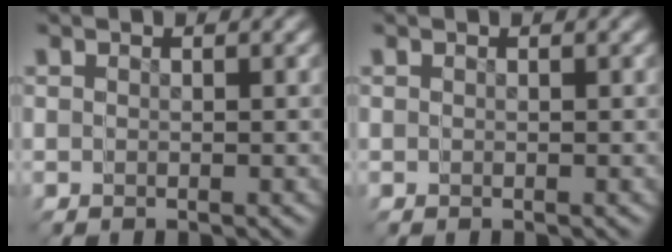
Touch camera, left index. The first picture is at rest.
{"total": 0.0}